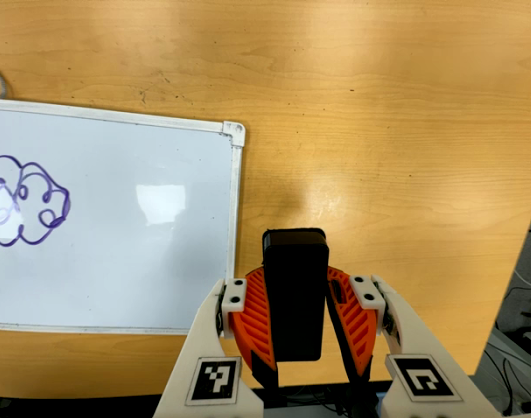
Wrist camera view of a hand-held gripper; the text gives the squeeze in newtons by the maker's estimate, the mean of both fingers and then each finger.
{"total": 7.1, "left": 6.6, "right": 7.7}